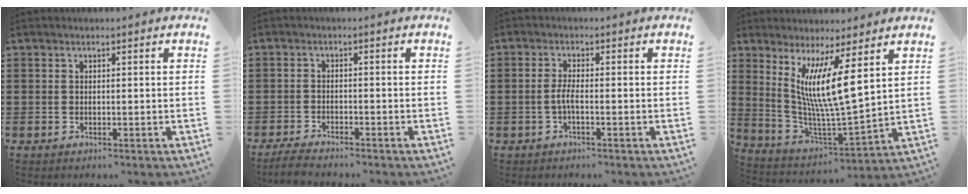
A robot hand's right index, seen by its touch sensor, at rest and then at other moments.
{"total": 2.6, "force": [-2.6, 0.1, 0.3], "torque": [-0.015, 0.000, -0.054]}
{"total": 2.6, "force": [-0.9, 0.4, 2.4], "torque": [-0.067, -0.008, -0.024]}
{"total": 9.9, "force": [4.2, 0.0, 9.0], "torque": [-0.188, -0.029, 0.070]}